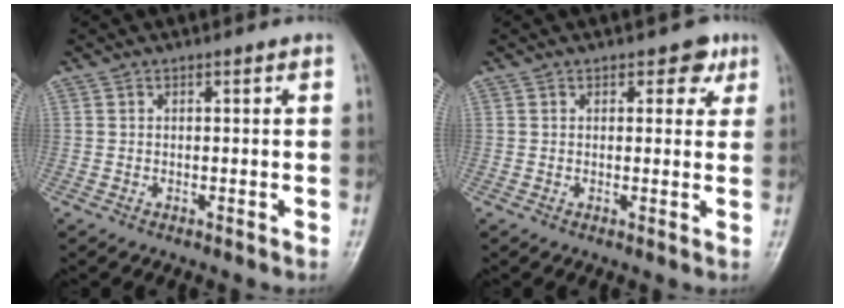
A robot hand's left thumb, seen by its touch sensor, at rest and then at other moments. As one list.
[{"total": 3.8, "force": [1.9, 2.5, 2.1], "torque": [0.003, -0.005, 0.019]}]